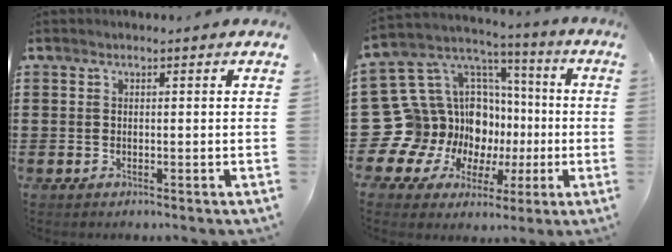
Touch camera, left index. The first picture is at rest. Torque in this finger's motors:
{"motor_torque": [1.20, 0.82, 0.36, 0.02]}